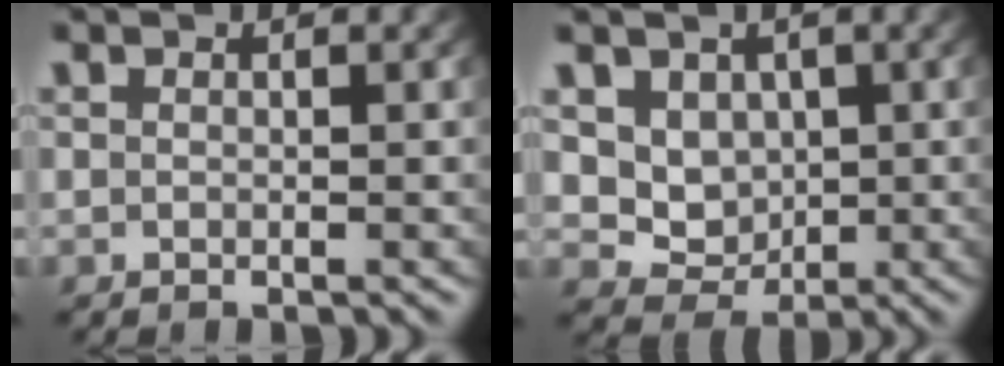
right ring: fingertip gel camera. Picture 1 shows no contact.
{"total": 8.0, "force": [0.8, 7.3, 3.1], "torque": [-0.090, -0.036, 0.023]}